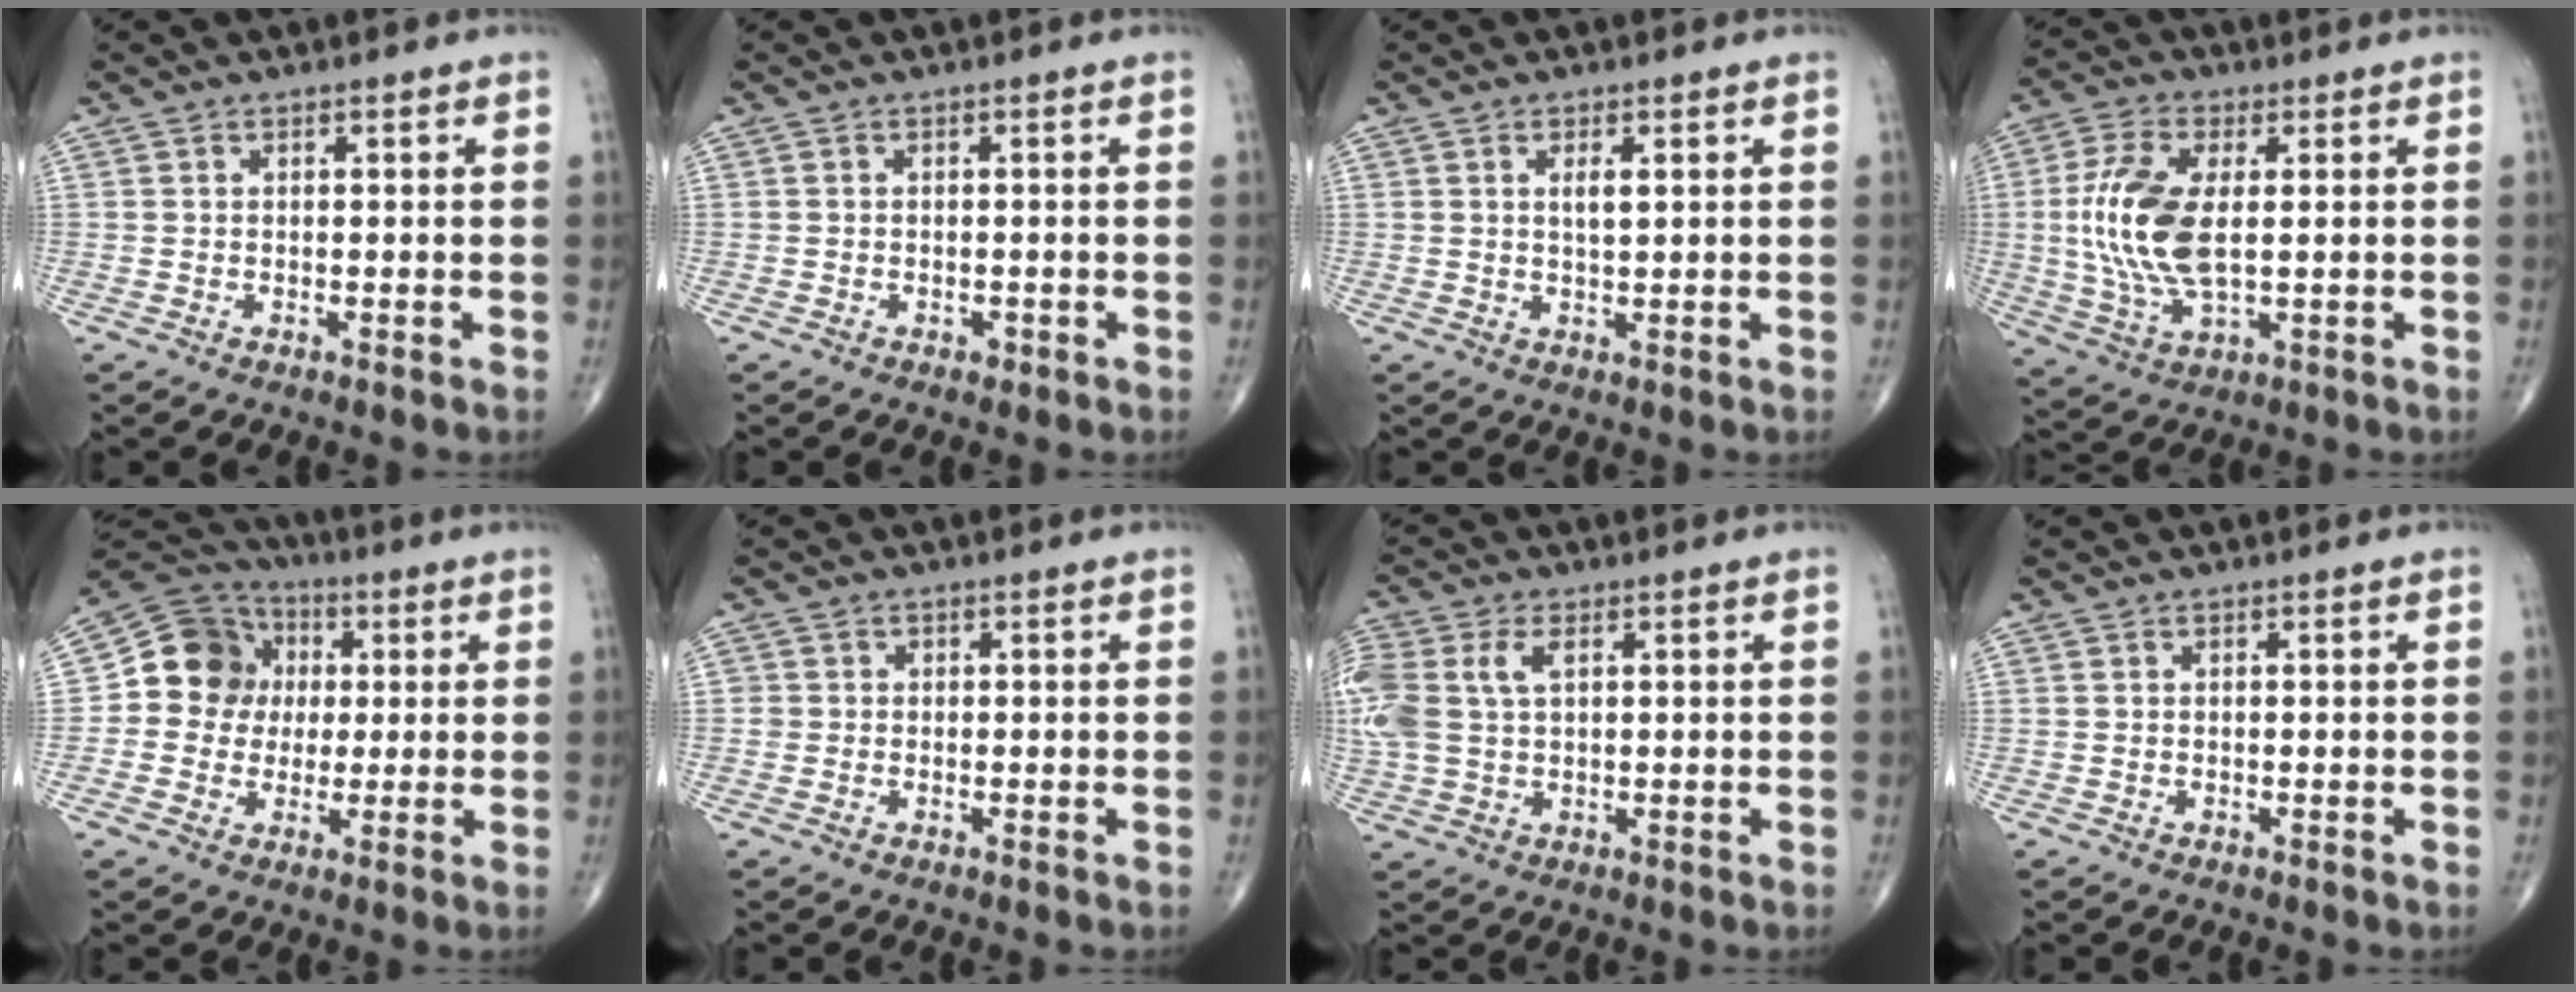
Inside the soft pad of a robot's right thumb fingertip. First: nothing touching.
{"total": 0.7, "force": [-0.5, 0.5, 0.3], "torque": [-0.004, 0.001, -0.007]}
{"total": 2.6, "force": [0.9, 0.8, 2.3], "torque": [-0.040, -0.005, 0.016]}
{"total": 13.5, "force": [0.9, 6.3, 12.0], "torque": [-0.262, -0.005, 0.021]}
{"total": 11.5, "force": [1.0, 10.5, 4.6], "torque": [-0.045, 0.018, 0.006]}
{"total": 1.1, "force": [-0.1, 1.1, 0.0], "torque": [0.008, 0.005, -0.004]}
{"total": 11.7, "force": [2.8, 7.3, 8.8], "torque": [-0.245, 0.014, 0.058]}
{"total": 0.0}